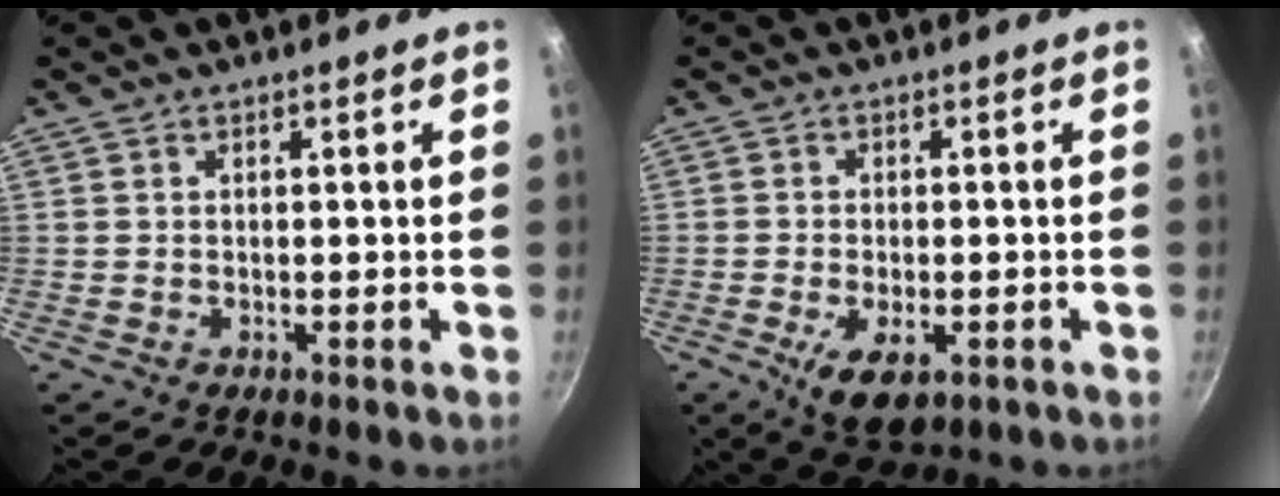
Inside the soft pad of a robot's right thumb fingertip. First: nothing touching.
{"total": 7.6, "force": [-2.9, 3.8, 5.9], "torque": [-0.095, -0.001, -0.039]}